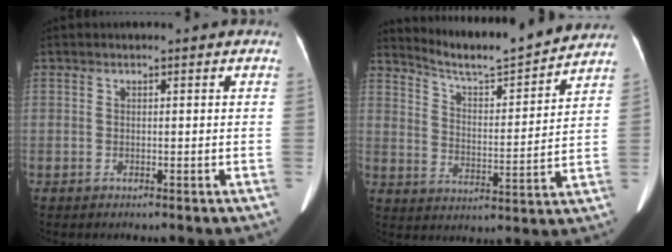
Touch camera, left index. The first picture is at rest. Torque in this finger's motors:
{"motor_torque": [-0.19, -0.39, 0.00, 0.03]}